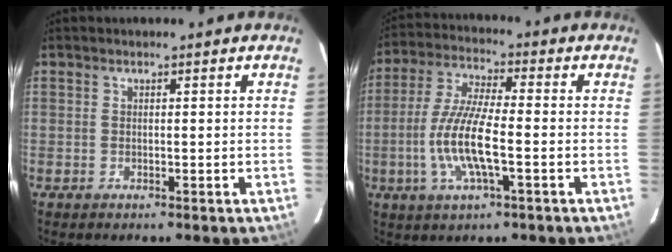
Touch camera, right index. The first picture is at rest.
{"total": 11.7, "force": [-2.9, 2.3, 11.1], "torque": [-0.232, -0.005, -0.057]}